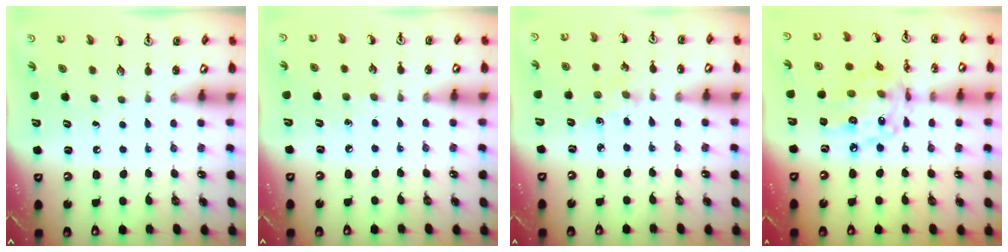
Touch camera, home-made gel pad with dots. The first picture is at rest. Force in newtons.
{"total": 3.9, "press": 3.9, "slide": 0.6}
{"total": 1.7, "press": 1.7, "slide": 0.3}
{"total": 15.7, "press": 15.7, "slide": 1.1}